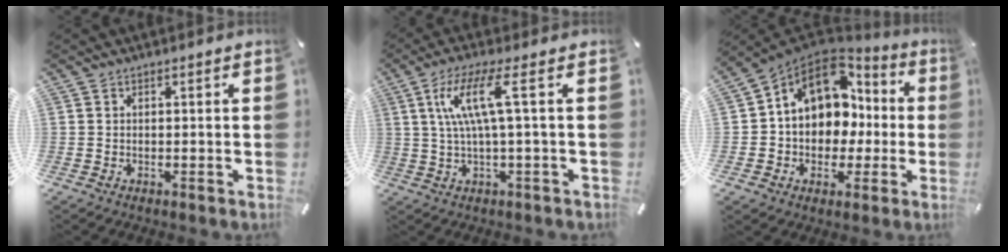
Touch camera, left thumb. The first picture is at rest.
{"total": 10.8, "force": [2.6, 1.6, 10.4], "torque": [-0.205, 0.002, 0.040]}
{"total": 13.0, "force": [3.0, 11.1, 6.0], "torque": [-0.128, -0.013, 0.060]}